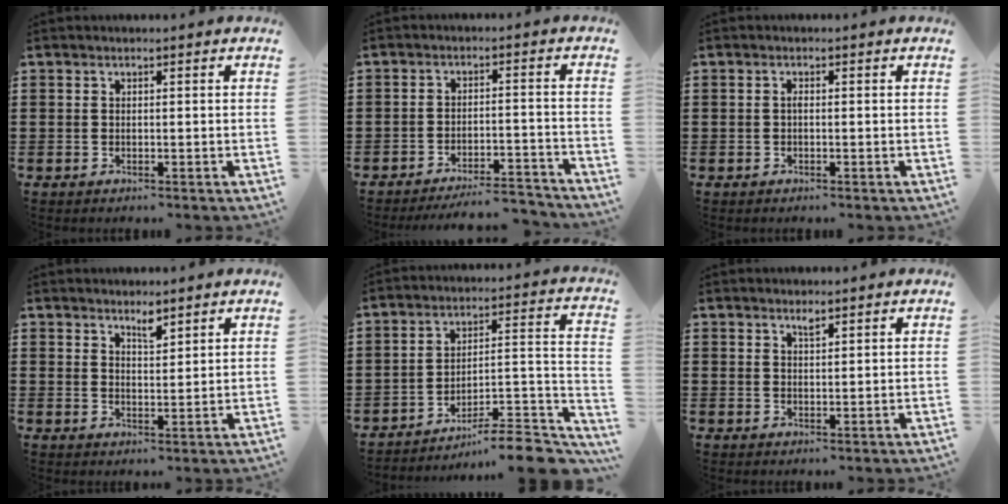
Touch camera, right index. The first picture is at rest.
{"total": 4.8, "force": [-4.6, 0.1, 1.3], "torque": [-0.026, -0.005, -0.091]}
{"total": 1.2, "force": [-0.3, 0.2, 1.2], "torque": [-0.024, 0.000, -0.005]}
{"total": 2.4, "force": [2.1, 0.5, 1.0], "torque": [-0.015, -0.002, 0.038]}
{"total": 8.6, "force": [-7.6, 1.1, 3.8], "torque": [-0.047, 0.005, -0.150]}
{"total": 1.2, "force": [1.0, 0.2, 0.6], "torque": [-0.014, 0.000, 0.017]}